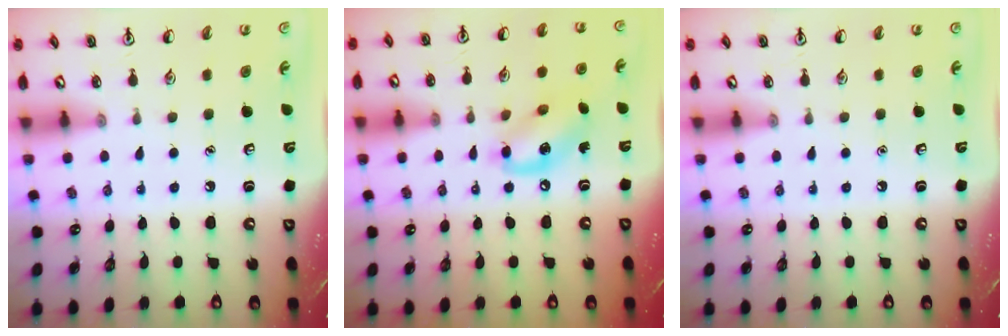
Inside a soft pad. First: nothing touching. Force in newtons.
{"total": 11.2, "press": 11.0, "slide": 2.2}
{"total": 0.0}